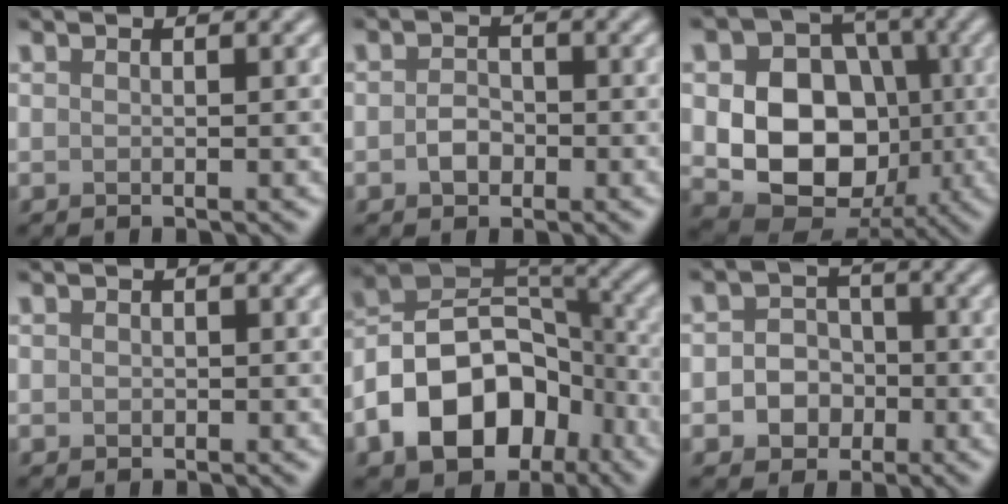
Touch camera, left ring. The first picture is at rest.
{"total": 1.8, "force": [-0.6, 1.4, 1.0], "torque": [-0.019, 0.001, -0.015]}
{"total": 11.0, "force": [-1.0, 8.4, 6.9], "torque": [-0.100, -0.007, -0.033]}
{"total": 0.6, "force": [-0.1, 0.6, 0.2], "torque": [0.000, -0.004, -0.002]}
{"total": 11.5, "force": [-5.1, 7.7, 6.9], "torque": [-0.114, 0.007, -0.097]}
{"total": 3.7, "force": [-1.0, 3.3, 1.5], "torque": [0.007, -0.001, -0.032]}